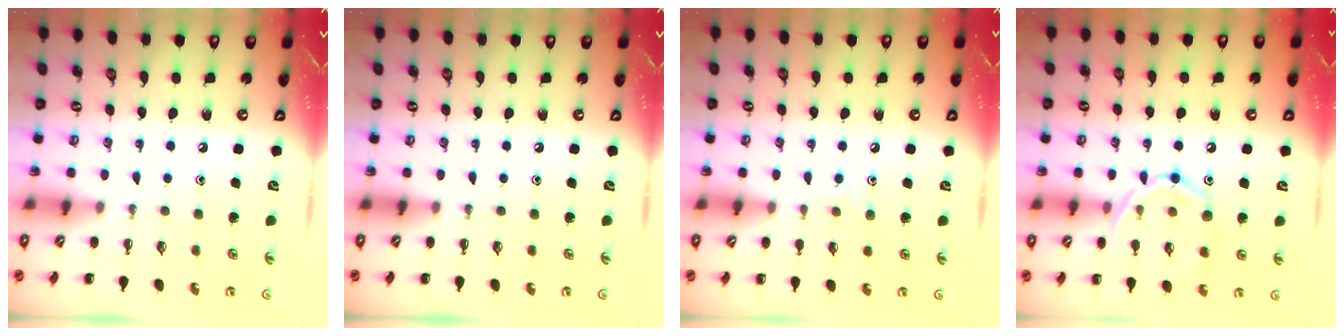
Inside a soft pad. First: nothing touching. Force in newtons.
{"total": 0.0}
{"total": 6.1, "press": 5.9, "slide": 1.5}
{"total": 13.0, "press": 13.0, "slide": 0.8}